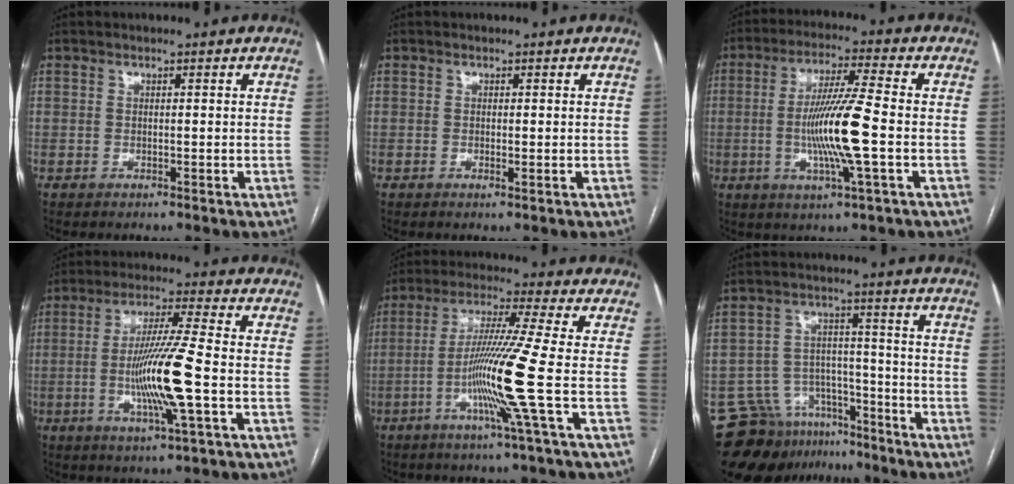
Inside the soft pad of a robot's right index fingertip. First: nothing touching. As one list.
[{"total": 0.7, "force": [-0.2, 0.2, 0.6], "torque": [-0.010, -0.002, -0.001]}, {"total": 11.5, "force": [-1.7, -0.4, 11.4], "torque": [-0.221, -0.007, -0.037]}, {"total": 12.1, "force": [-2.3, -0.6, 11.8], "torque": [-0.229, -0.011, -0.048]}, {"total": 12.2, "force": [-3.2, -2.9, 11.4], "torque": [-0.218, -0.016, -0.068]}, {"total": 12.5, "force": [-9.9, 7.1, 2.9], "torque": [-0.045, 0.045, -0.153]}]